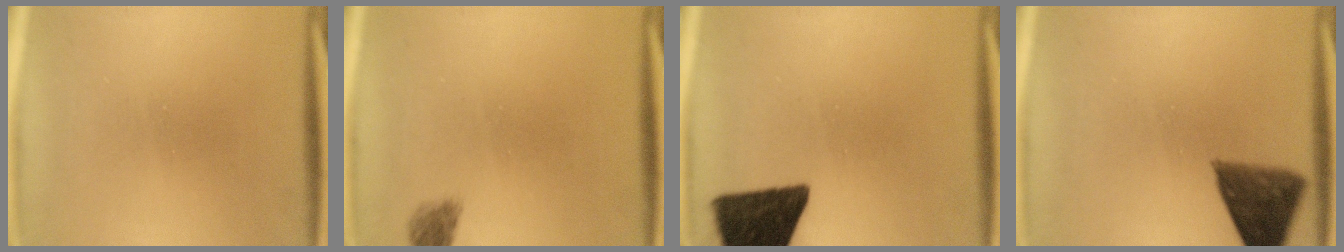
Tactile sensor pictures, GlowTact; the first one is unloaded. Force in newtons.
{"total": 2.2}
{"total": 14.7}
{"total": 7.6}